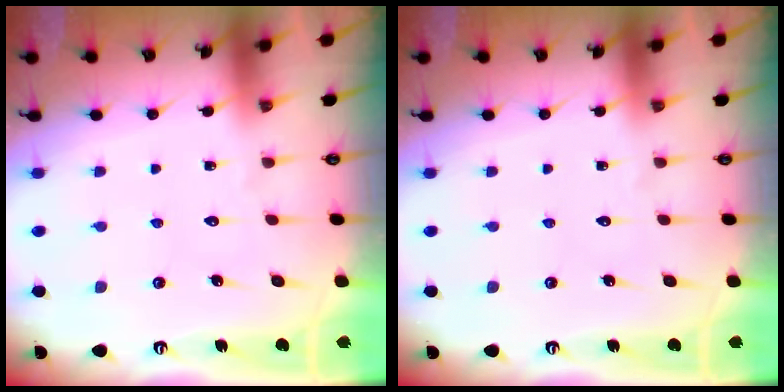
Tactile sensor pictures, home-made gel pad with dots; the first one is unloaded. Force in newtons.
{"total": 0.0}